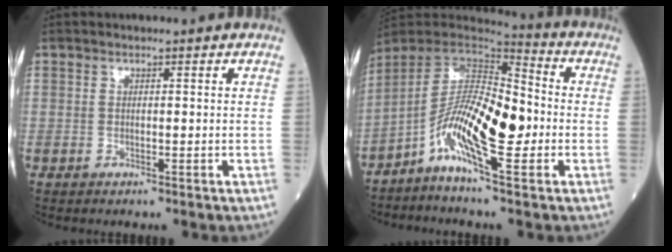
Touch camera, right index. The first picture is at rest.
{"total": 12.9, "force": [-3.3, 2.5, 12.2], "torque": [-0.225, 0.013, -0.067]}